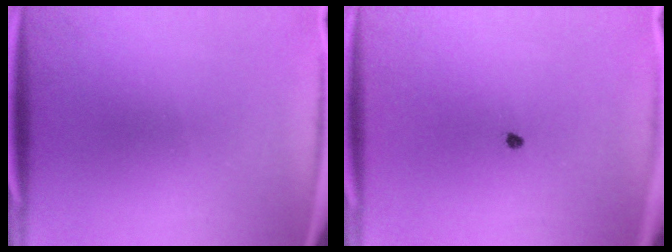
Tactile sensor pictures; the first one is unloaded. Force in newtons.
{"total": 0.7}